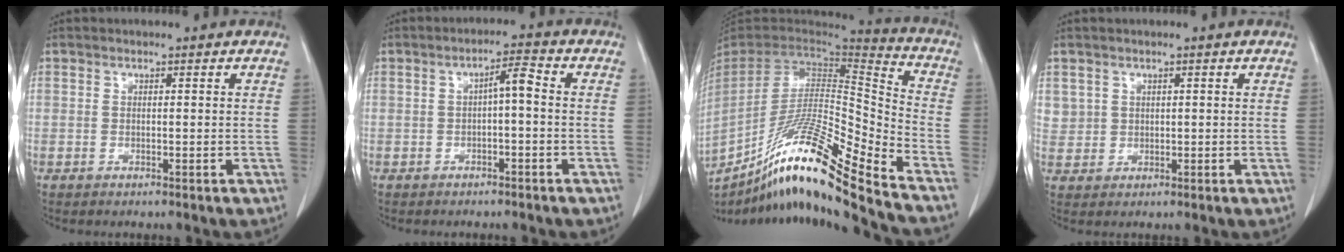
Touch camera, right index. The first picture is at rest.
{"total": 3.3, "force": [-0.3, 0.6, 3.3], "torque": [-0.051, 0.013, -0.005]}
{"total": 22.4, "force": [-16.8, -1.1, 14.8], "torque": [-0.270, -0.029, -0.307]}
{"total": 2.8, "force": [1.1, 2.5, 0.0], "torque": [0.017, 0.005, 0.020]}